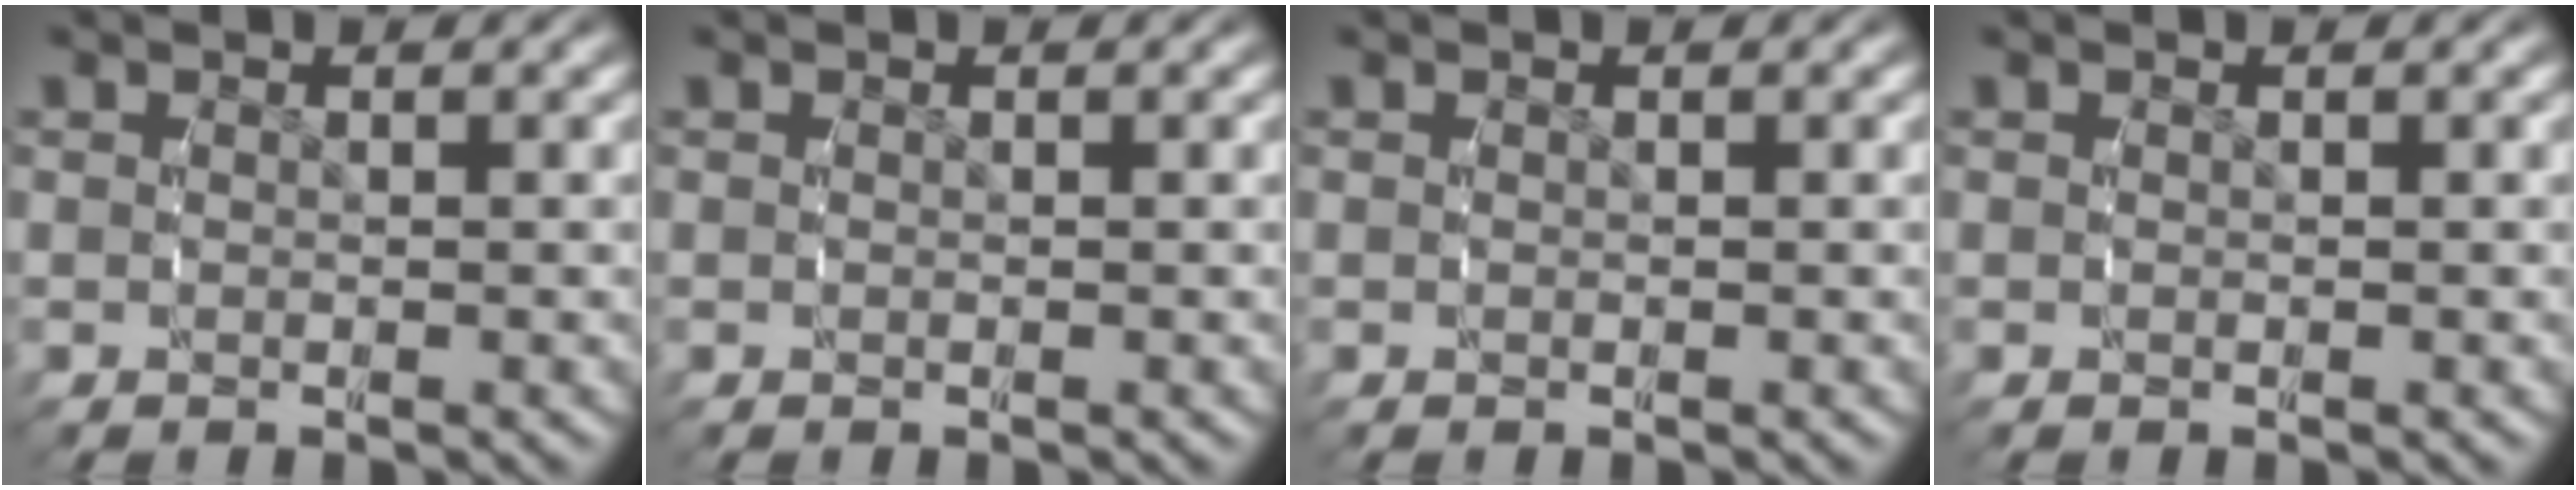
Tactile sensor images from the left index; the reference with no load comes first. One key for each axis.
{"total": 1.0, "fx": -0.7, "fy": 0.6, "fz": 0.2, "tx": -0.010, "ty": 0.001, "tz": -0.014}
{"total": 0.0}
{"total": 0.7, "fx": -0.5, "fy": 0.4, "fz": 0.2, "tx": -0.006, "ty": 0.001, "tz": -0.009}